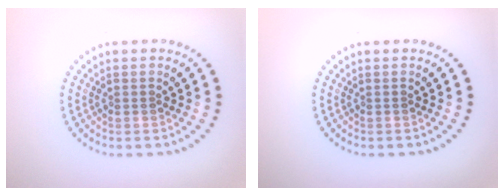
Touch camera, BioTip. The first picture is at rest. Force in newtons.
{"total": 0.0}